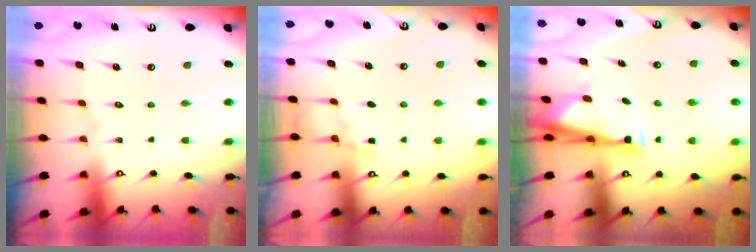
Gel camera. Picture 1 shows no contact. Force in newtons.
{"total": 4.0, "press": 4.0, "slide": 0.5}
{"total": 3.3, "press": 3.2, "slide": 0.7}